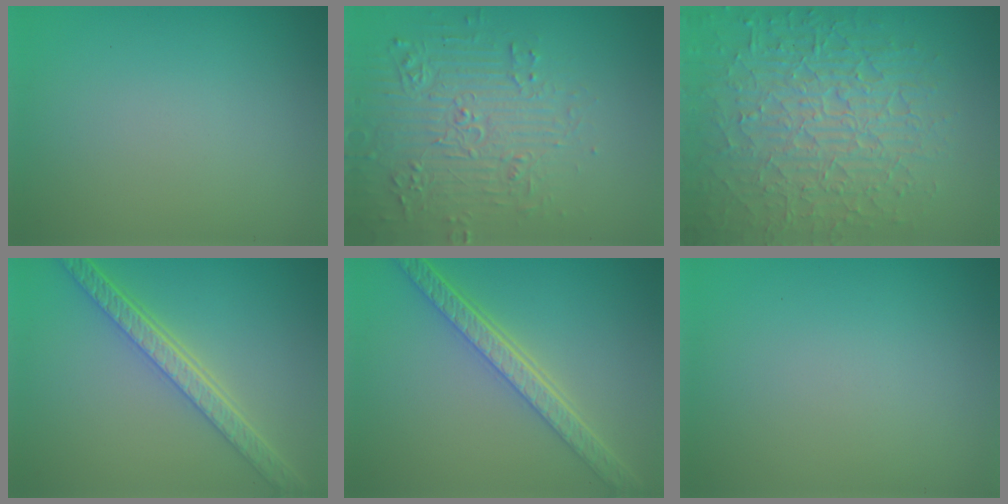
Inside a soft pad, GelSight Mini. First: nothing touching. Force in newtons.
{"total": 4.6, "press": 4.4, "slide": 1.4}
{"total": 8.8, "press": 6.0, "slide": 6.4}
{"total": 5.5, "press": 4.3, "slide": 3.4}
{"total": 5.5, "press": 4.3, "slide": 3.4}
{"total": 0.0}